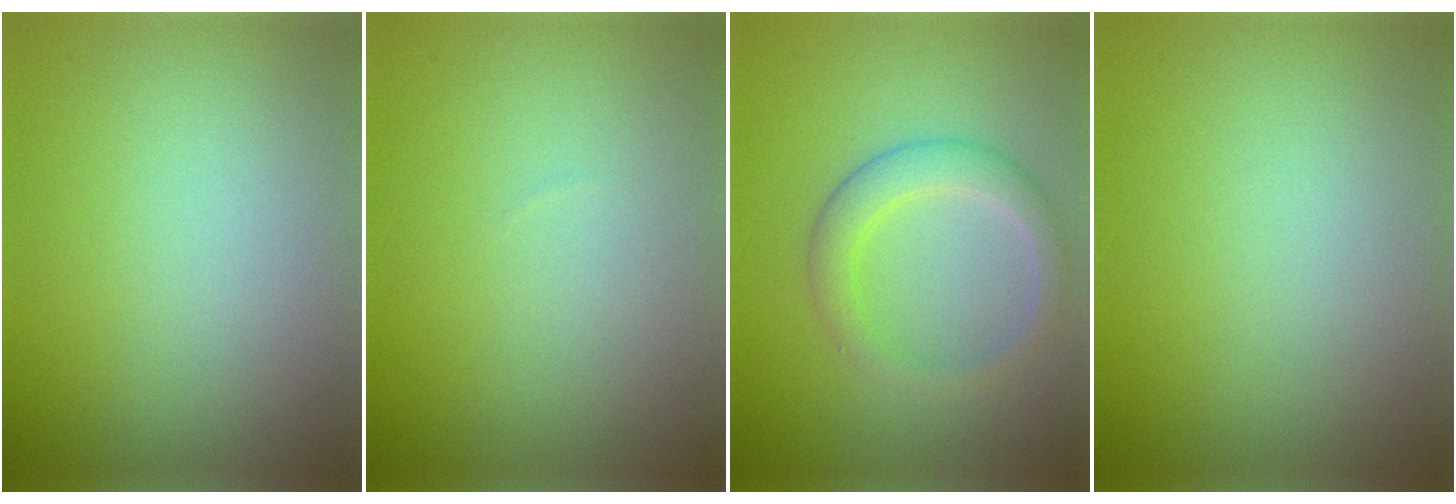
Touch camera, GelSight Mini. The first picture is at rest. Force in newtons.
{"total": 0.0}
{"total": 2.8, "press": 2.8, "slide": 0.2}
{"total": 0.0}